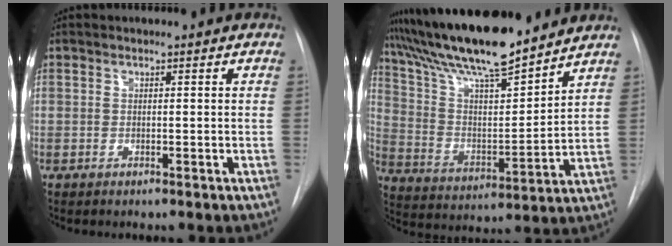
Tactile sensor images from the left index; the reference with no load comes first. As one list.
[{"total": 18.5, "force": [16.0, 1.7, 9.1], "torque": [-0.164, 0.005, 0.281]}]